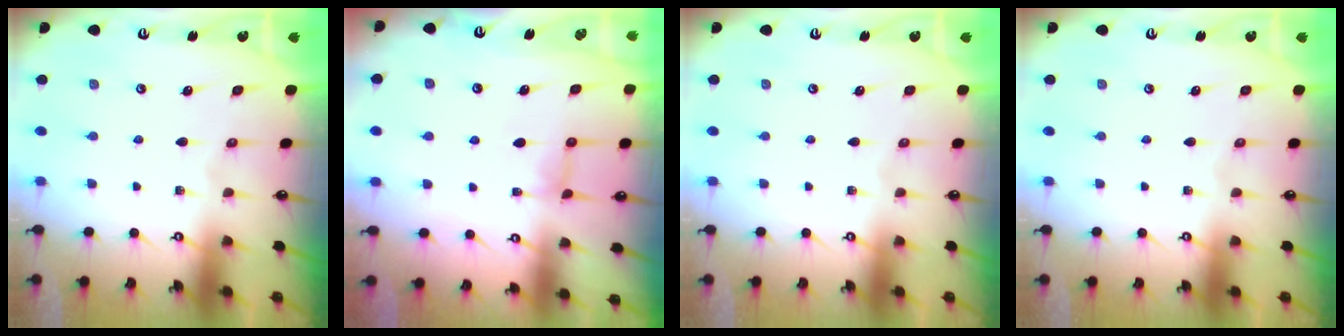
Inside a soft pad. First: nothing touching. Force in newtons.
{"total": 1.3, "press": 1.2, "slide": 0.4}
{"total": 0.0}
{"total": 0.0}